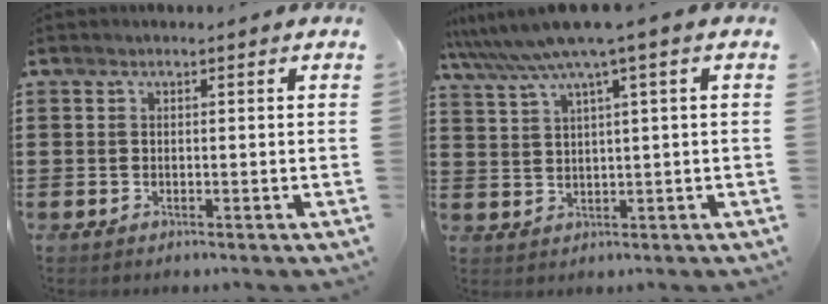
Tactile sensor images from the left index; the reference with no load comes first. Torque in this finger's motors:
{"motor_torque": [2.14, 0.00, 0.98, 0.15]}